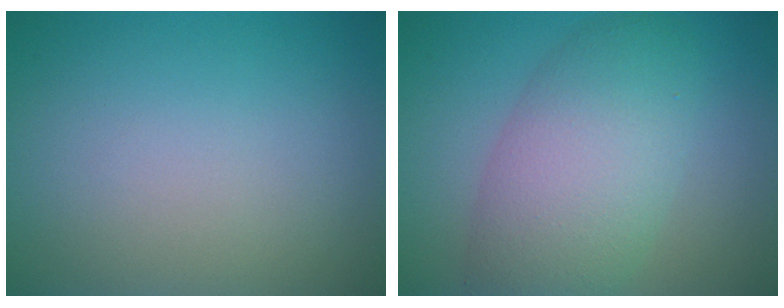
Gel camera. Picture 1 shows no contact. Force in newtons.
{"total": 7.3, "press": 7.3, "slide": 0.5}